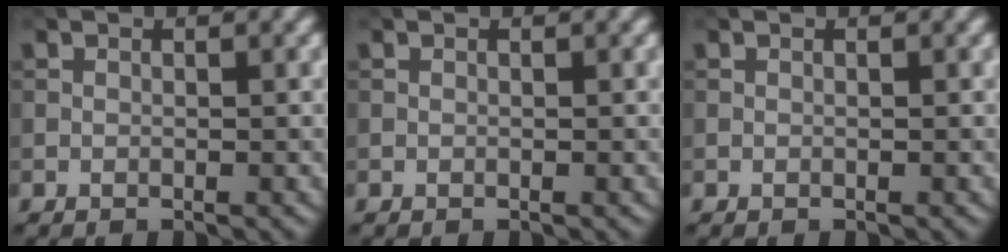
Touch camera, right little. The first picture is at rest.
{"total": 0.0}
{"total": 0.0}